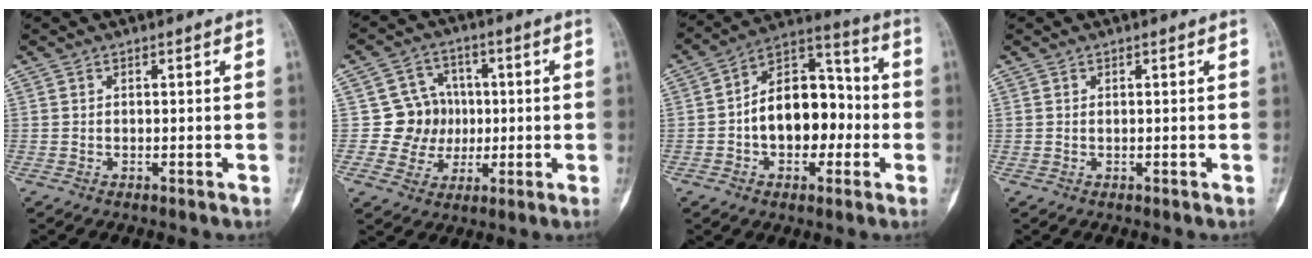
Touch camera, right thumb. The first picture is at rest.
{"total": 8.9, "force": [0.2, 8.6, 2.1], "torque": [0.017, 0.018, 0.003]}
{"total": 15.7, "force": [-1.9, 10.2, 11.8], "torque": [-0.146, 0.049, -0.035]}
{"total": 0.0}